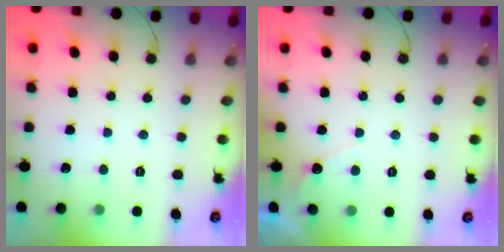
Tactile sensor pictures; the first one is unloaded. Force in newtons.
{"total": 2.3, "press": 2.3, "slide": 0.1}